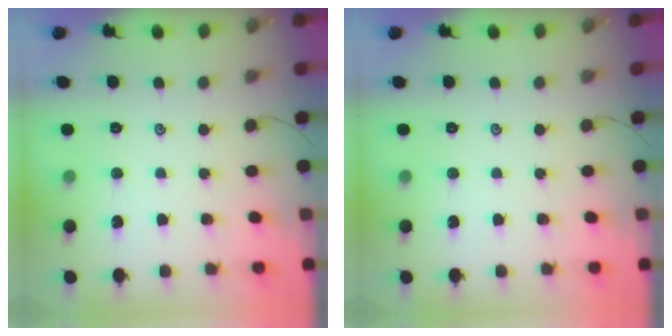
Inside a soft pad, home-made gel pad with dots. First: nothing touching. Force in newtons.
{"total": 0.0}